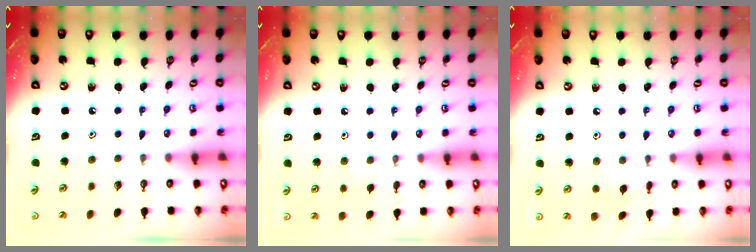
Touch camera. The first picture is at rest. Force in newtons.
{"total": 3.5, "press": 3.5, "slide": 0.5}
{"total": 2.6, "press": 2.6, "slide": 0.6}